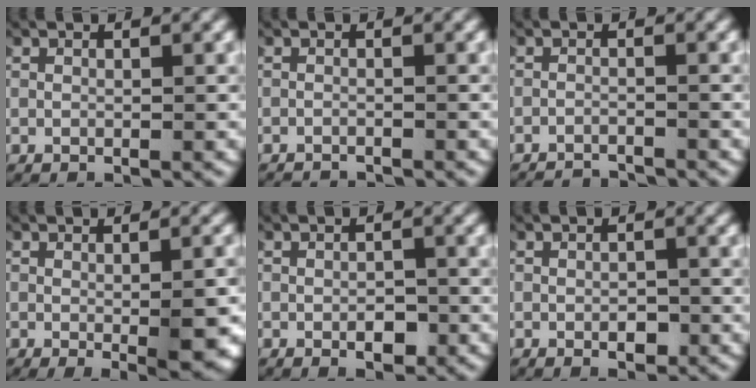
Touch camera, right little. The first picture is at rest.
{"total": 1.8, "force": [-1.8, 0.0, -0.2], "torque": [-0.005, -0.011, -0.024]}
{"total": 3.2, "force": [-3.2, 0.2, 0.1], "torque": [-0.008, -0.015, -0.047]}
{"total": 2.8, "force": [-0.7, 0.4, 2.7], "torque": [-0.036, -0.010, -0.002]}
{"total": 1.4, "force": [-0.9, 0.8, 0.8], "torque": [-0.015, -0.002, -0.013]}
{"total": 1.1, "force": [-0.7, 0.7, 0.6], "torque": [-0.011, -0.002, -0.010]}